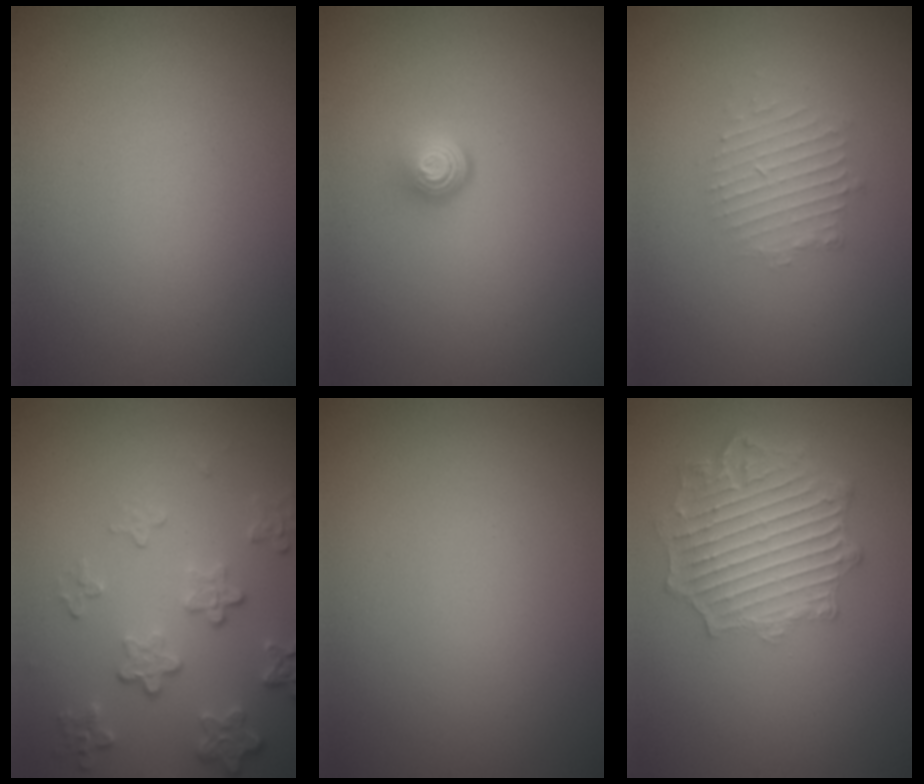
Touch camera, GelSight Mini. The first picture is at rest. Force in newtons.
{"total": 1.7, "press": 1.0, "slide": 1.4}
{"total": 2.1, "press": 2.1, "slide": 0.4}
{"total": 4.2, "press": 3.2, "slide": 2.7}
{"total": 0.0}
{"total": 6.3, "press": 4.8, "slide": 4.1}